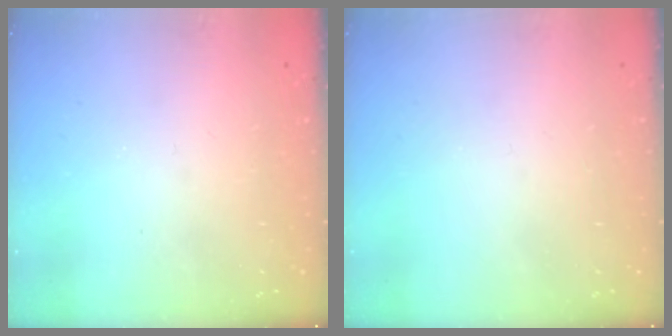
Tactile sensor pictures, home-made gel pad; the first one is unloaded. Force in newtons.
{"total": 0.0}